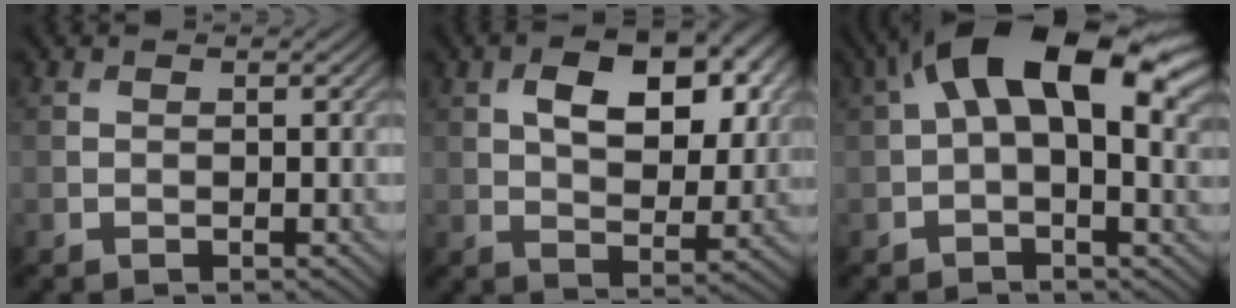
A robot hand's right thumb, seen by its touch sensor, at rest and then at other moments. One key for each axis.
{"total": 10.3, "fx": 3.2, "fy": 5.6, "fz": 8.0, "tx": -0.125, "ty": 0.000, "tz": 0.054}
{"total": 14.7, "fx": 4.7, "fy": 6.9, "fz": 12.0, "tx": -0.202, "ty": 0.014, "tz": 0.074}